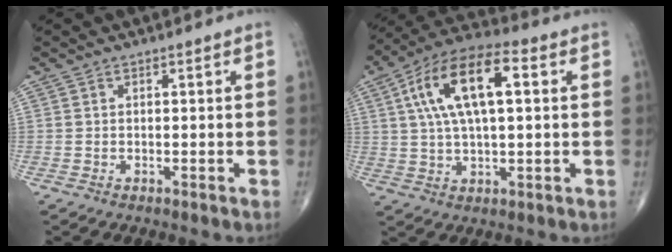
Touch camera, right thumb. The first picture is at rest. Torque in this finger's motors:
{"motor_torque": [-0.41, 2.54, 1.89, 0.29, 0.61]}